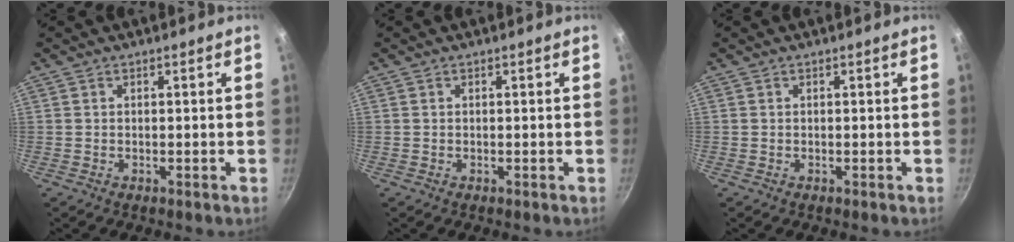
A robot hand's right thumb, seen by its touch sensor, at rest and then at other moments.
{"total": 0.0}
{"total": 0.0}